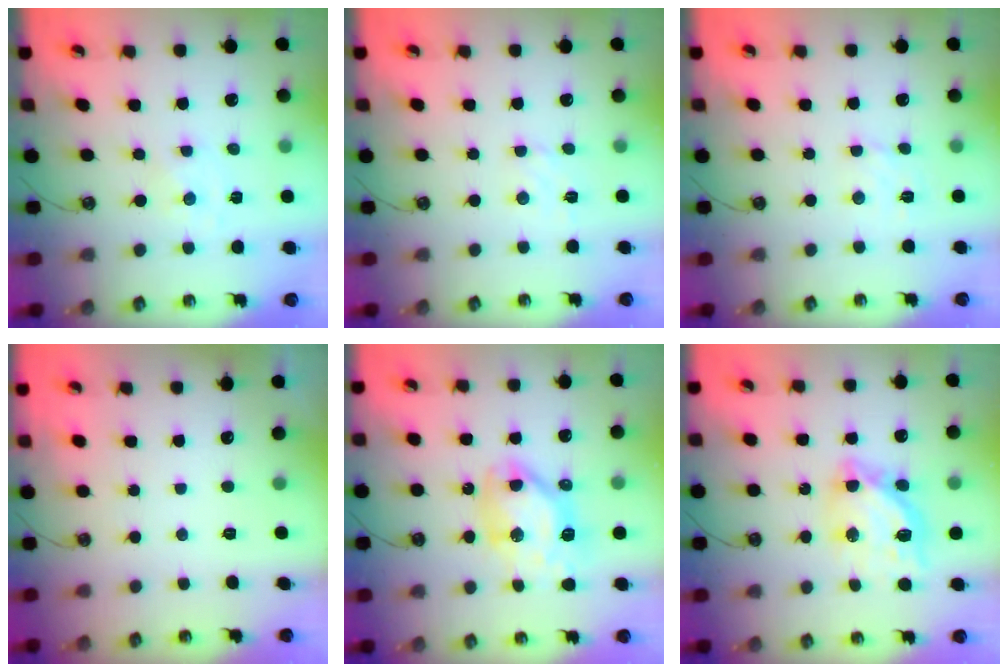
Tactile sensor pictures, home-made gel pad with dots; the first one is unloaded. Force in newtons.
{"total": 3.1, "press": 3.1, "slide": 0.5}
{"total": 2.9, "press": 2.9, "slide": 0.2}
{"total": 0.0}
{"total": 12.9, "press": 12.8, "slide": 1.5}
{"total": 13.2, "press": 13.2, "slide": 1.2}